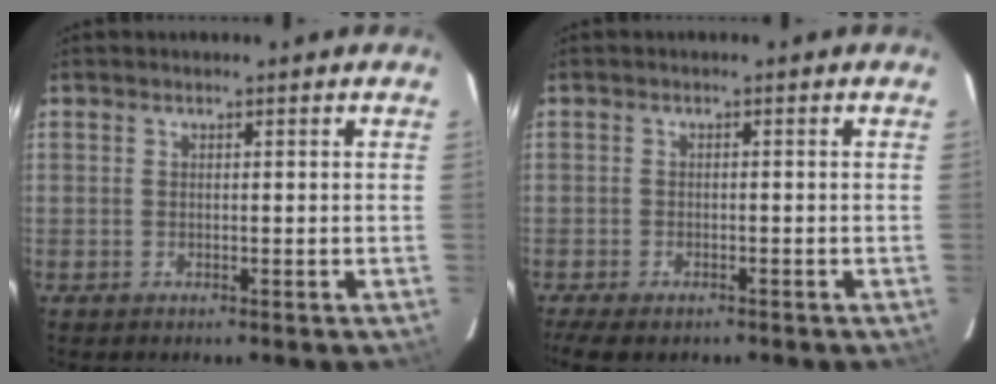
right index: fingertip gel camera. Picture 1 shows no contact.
{"total": 6.3, "force": [-4.6, 2.7, 3.2], "torque": [-0.083, -0.020, -0.079]}